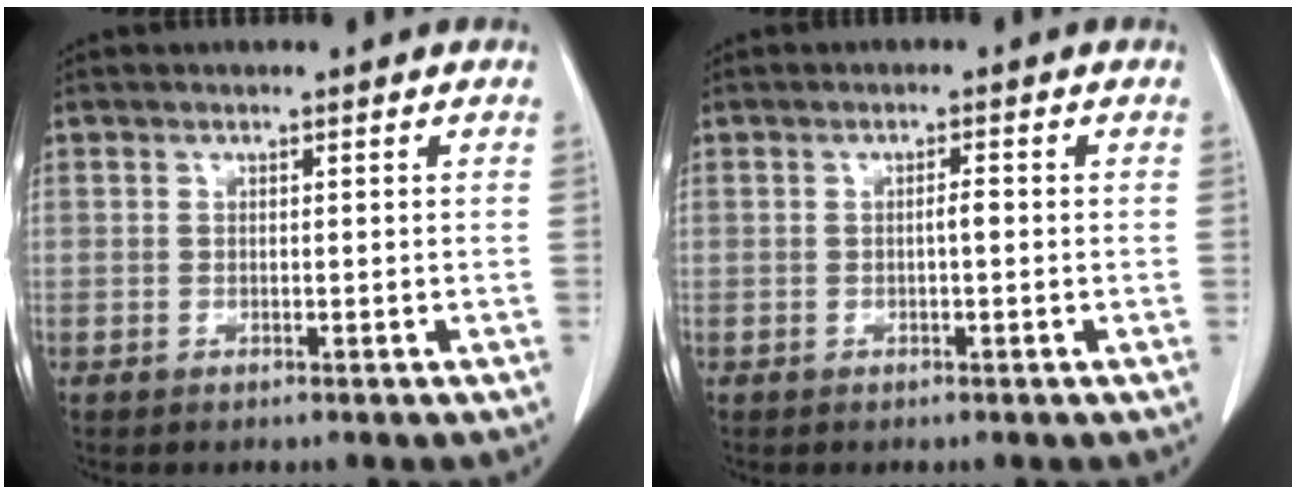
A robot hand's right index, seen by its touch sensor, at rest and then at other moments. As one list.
[{"total": 1.2, "force": [-0.2, 0.2, 1.2], "torque": [-0.020, 0.002, -0.003]}]